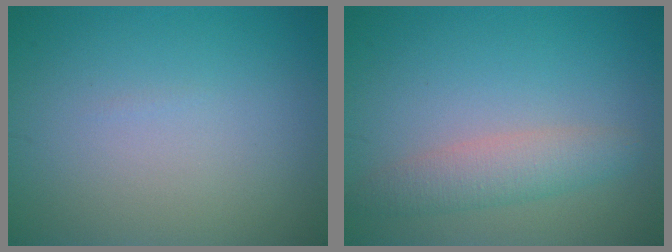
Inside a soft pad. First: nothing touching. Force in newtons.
{"total": 3.0, "press": 3.0, "slide": 0.1}